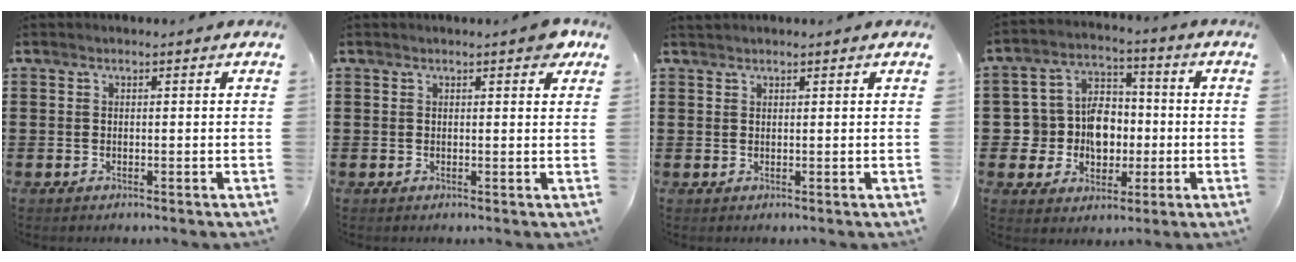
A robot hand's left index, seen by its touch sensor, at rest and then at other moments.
{"total": 2.1, "force": [1.5, 0.4, 1.4], "torque": [-0.015, -0.001, 0.023]}
{"total": 1.0, "force": [0.9, 0.1, 0.3], "torque": [-0.006, 0.002, 0.018]}
{"total": 8.7, "force": [-0.8, 7.7, 3.9], "torque": [-0.107, 0.014, -0.011]}